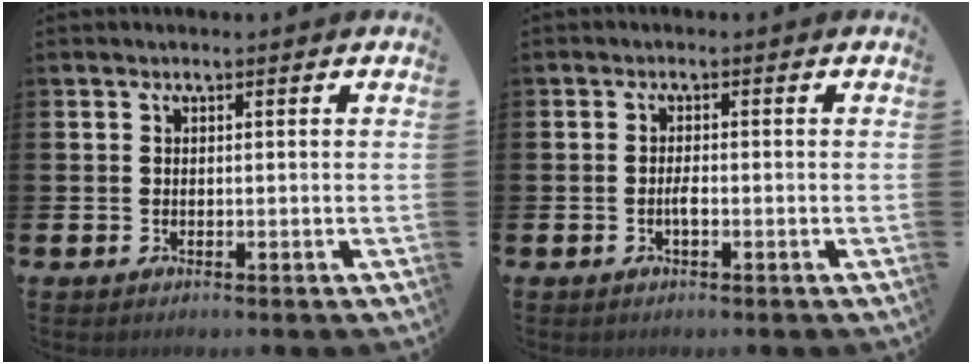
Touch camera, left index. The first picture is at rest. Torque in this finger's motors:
{"motor_torque": [0.13, 0.11, 0.01, 0.01]}